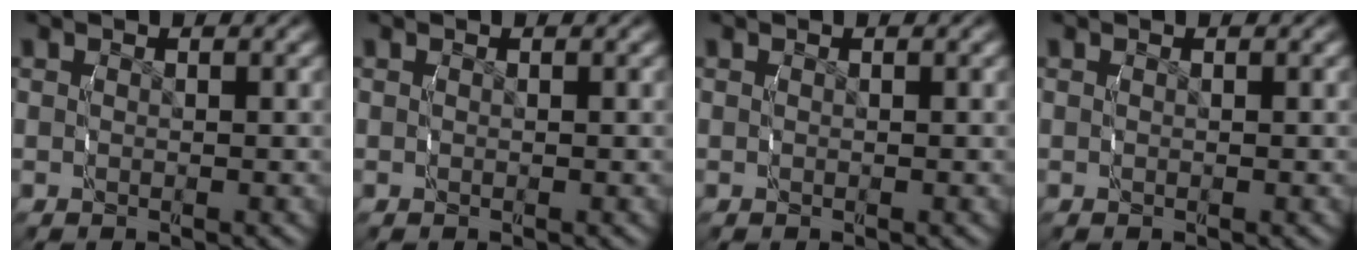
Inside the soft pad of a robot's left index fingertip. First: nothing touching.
{"total": 0.0}
{"total": 0.0}
{"total": 0.0}